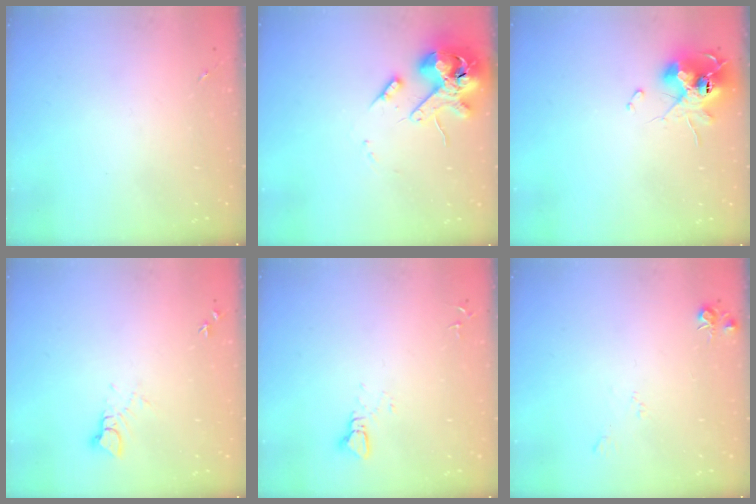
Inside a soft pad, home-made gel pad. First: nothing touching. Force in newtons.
{"total": 13.8, "press": 13.6, "slide": 2.4}
{"total": 12.8, "press": 12.7, "slide": 1.1}
{"total": 4.4, "press": 4.4, "slide": 0.3}
{"total": 2.2, "press": 2.2, "slide": 0.1}
{"total": 6.2, "press": 6.2, "slide": 0.7}